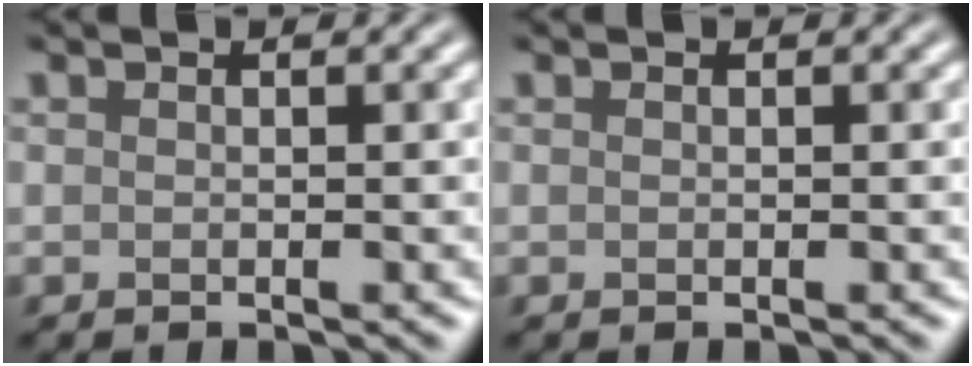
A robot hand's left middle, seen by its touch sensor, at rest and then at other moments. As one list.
[{"total": 0.0}]